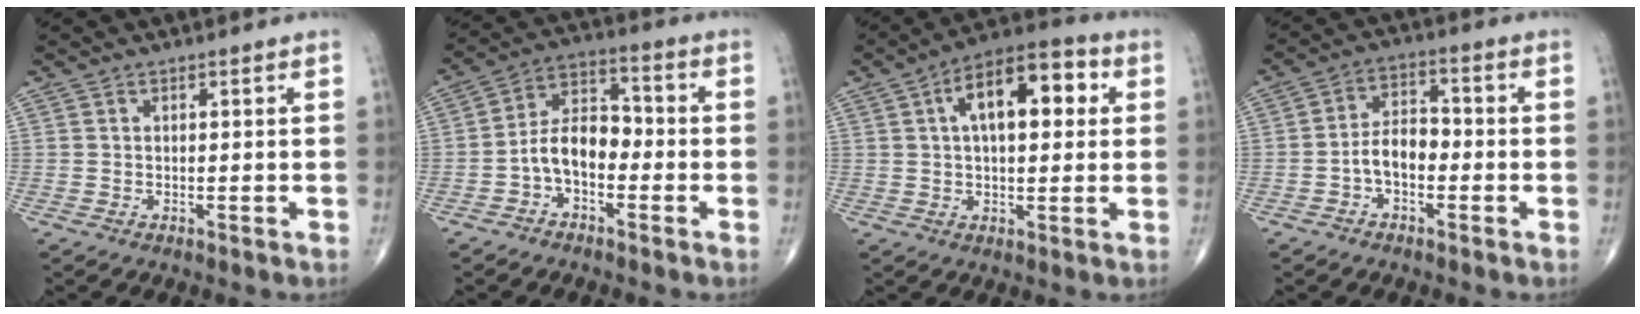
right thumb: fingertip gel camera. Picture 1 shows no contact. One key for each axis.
{"total": 8.8, "fx": -2.5, "fy": 5.4, "fz": 6.5, "tx": -0.097, "ty": 0.042, "tz": -0.057}
{"total": 14.3, "fx": 3.6, "fy": 7.0, "fz": 12.0, "tx": -0.167, "ty": 0.025, "tz": 0.049}
{"total": 7.1, "fx": -2.0, "fy": 4.0, "fz": 5.5, "tx": -0.088, "ty": 0.034, "tz": -0.044}